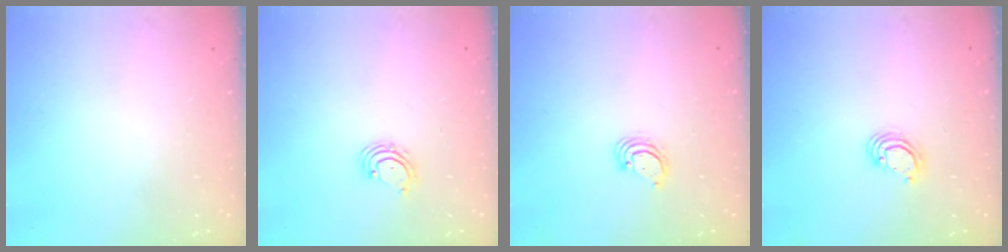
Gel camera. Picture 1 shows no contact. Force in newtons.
{"total": 2.5, "press": 2.4, "slide": 0.4}
{"total": 3.0, "press": 3.0, "slide": 0.2}
{"total": 4.1, "press": 4.1, "slide": 0.3}